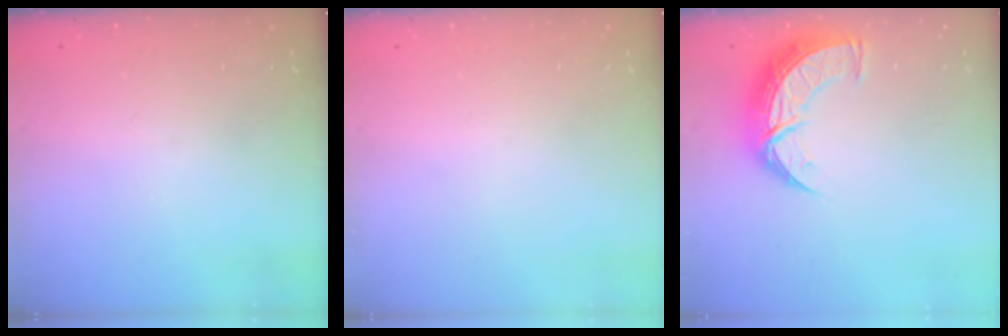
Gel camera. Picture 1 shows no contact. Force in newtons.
{"total": 0.0}
{"total": 10.7, "press": 10.6, "slide": 0.8}